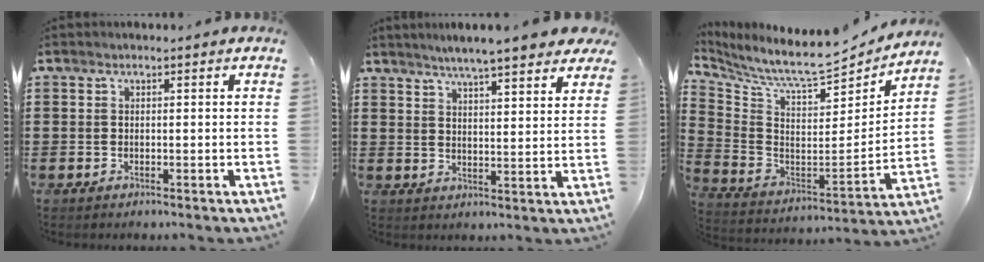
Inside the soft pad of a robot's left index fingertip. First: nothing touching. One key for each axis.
{"total": 5.3, "fx": 4.8, "fy": -0.1, "fz": 2.2, "tx": -0.061, "ty": -0.017, "tz": 0.083}
{"total": 8.7, "fx": 7.9, "fy": 0.7, "fz": 3.5, "tx": -0.098, "ty": -0.071, "tz": 0.130}